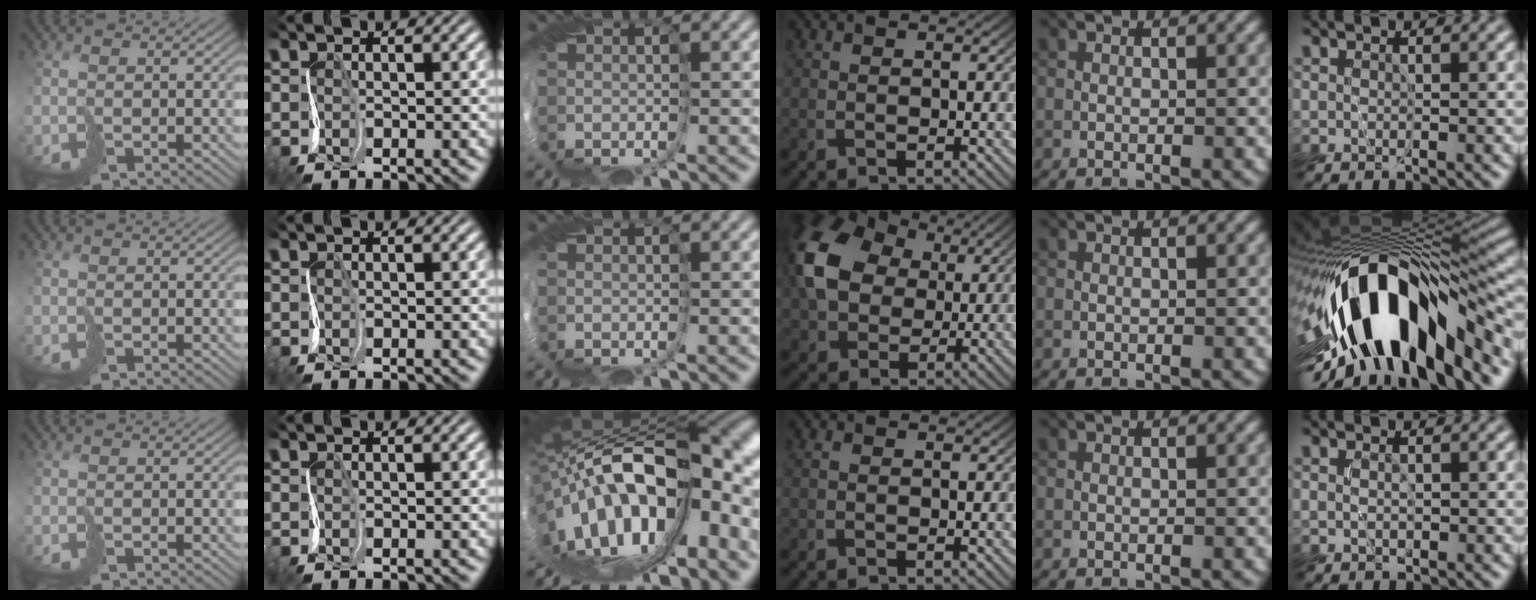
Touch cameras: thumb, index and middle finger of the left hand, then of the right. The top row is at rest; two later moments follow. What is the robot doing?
{"motion": "cut", "object": "bubble wrap"}